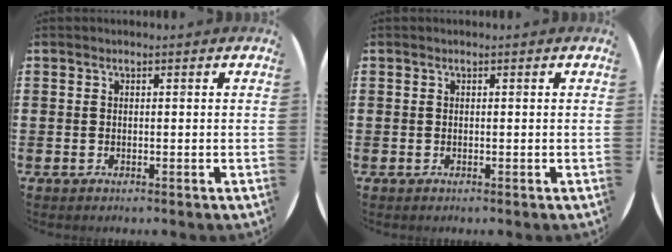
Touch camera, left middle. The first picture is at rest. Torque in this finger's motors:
{"motor_torque": [0.27, -0.33, 0.02, 0.01]}